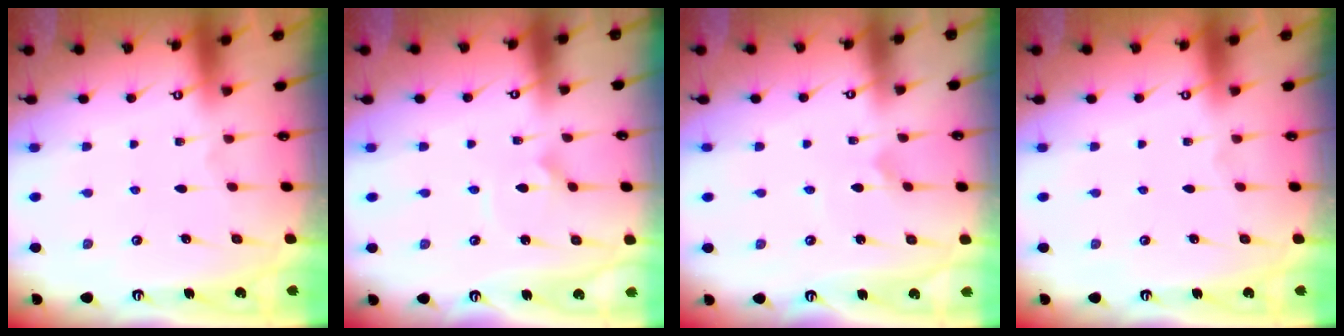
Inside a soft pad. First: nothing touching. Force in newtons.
{"total": 2.7, "press": 2.7, "slide": 0.1}
{"total": 2.6, "press": 2.6, "slide": 0.3}
{"total": 0.0}